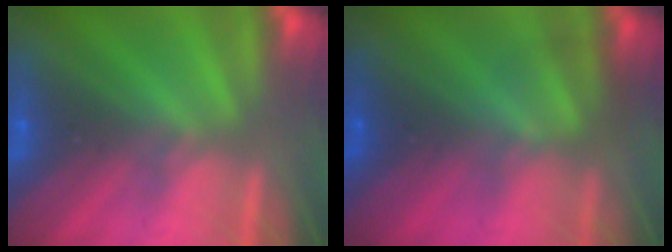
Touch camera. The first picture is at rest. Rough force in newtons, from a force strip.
{"total": 4.7}